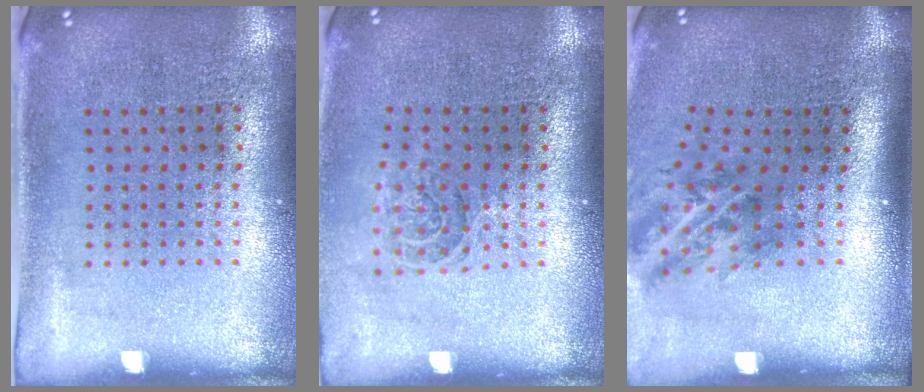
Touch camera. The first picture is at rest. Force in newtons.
{"total": 1.4, "press": 1.2, "slide": 0.8}
{"total": 1.7, "press": 1.1, "slide": 1.3}